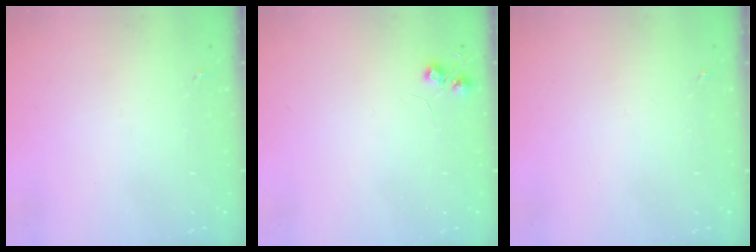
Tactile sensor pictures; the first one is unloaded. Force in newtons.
{"total": 5.2, "press": 5.2, "slide": 0.7}
{"total": 0.0}